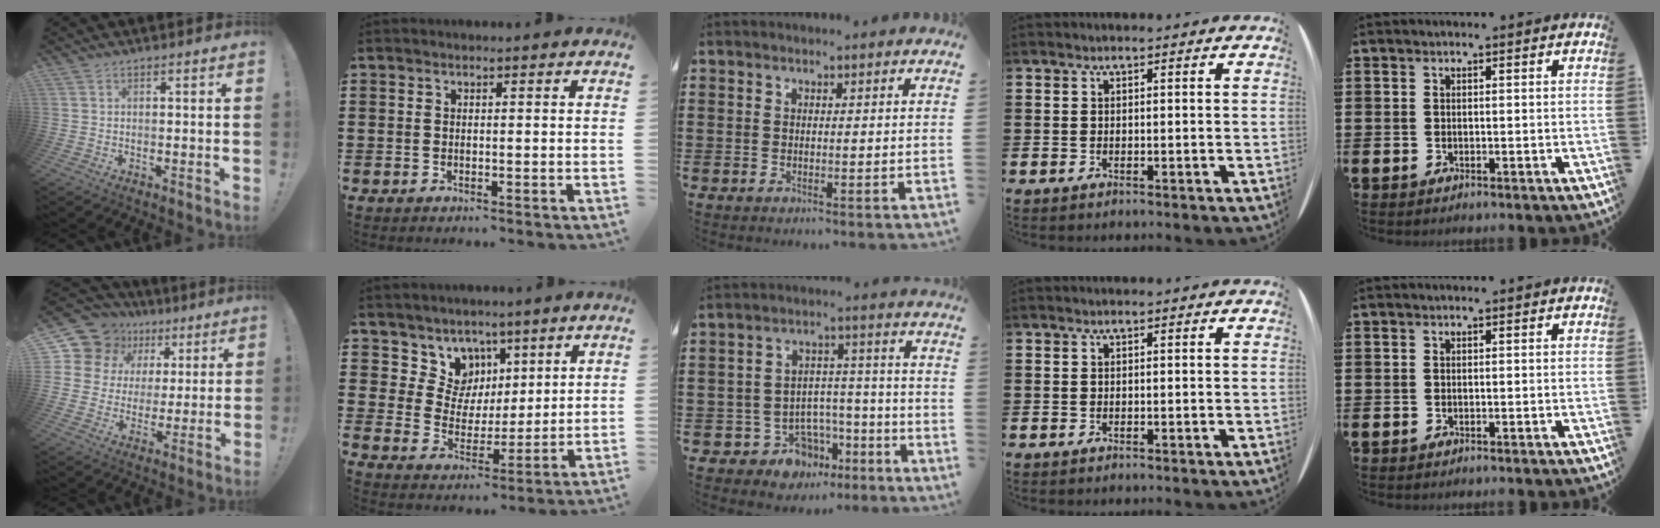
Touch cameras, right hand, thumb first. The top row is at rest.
{"thumb": {"total": 14.0, "force": [6.9, 11.1, 5.0], "torque": [-0.089, -0.041, 0.147]}, "index": {"total": 7.1, "force": [4.1, 5.8, 0.5], "torque": [-0.056, -0.020, 0.078]}, "middle": {"total": 7.4, "force": [-5.1, 5.1, 1.9], "torque": [-0.039, 0.028, -0.089]}}